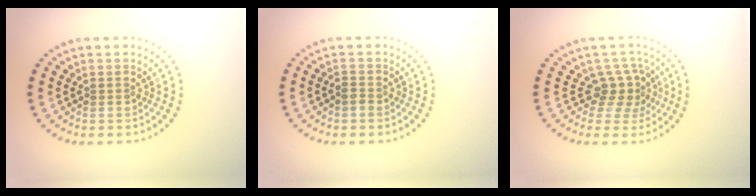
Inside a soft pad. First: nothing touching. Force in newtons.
{"total": 0.9, "press": 0.8, "slide": 0.4}
{"total": 2.9, "press": 2.1, "slide": 2.0}